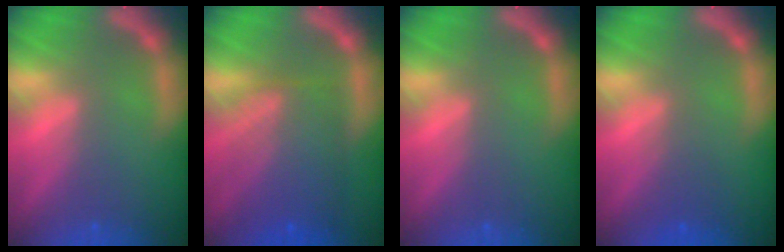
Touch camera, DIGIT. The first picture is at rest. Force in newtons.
{"total": 8.1}
{"total": 0.0}
{"total": 2.0}